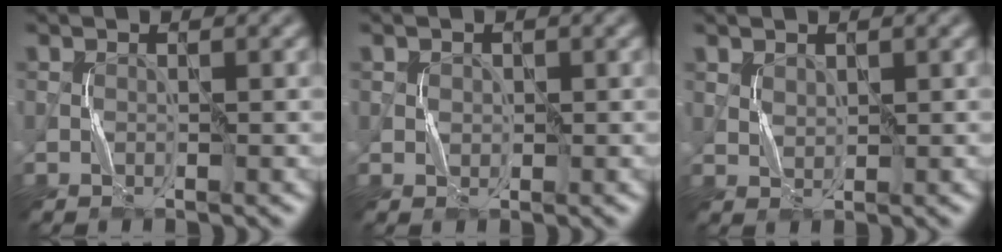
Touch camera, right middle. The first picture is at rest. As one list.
[{"total": 0.9, "force": [0.2, 0.8, 0.2], "torque": [0.000, -0.003, 0.007]}, {"total": 1.2, "force": [0.8, 0.7, 0.5], "torque": [-0.015, -0.001, 0.021]}]